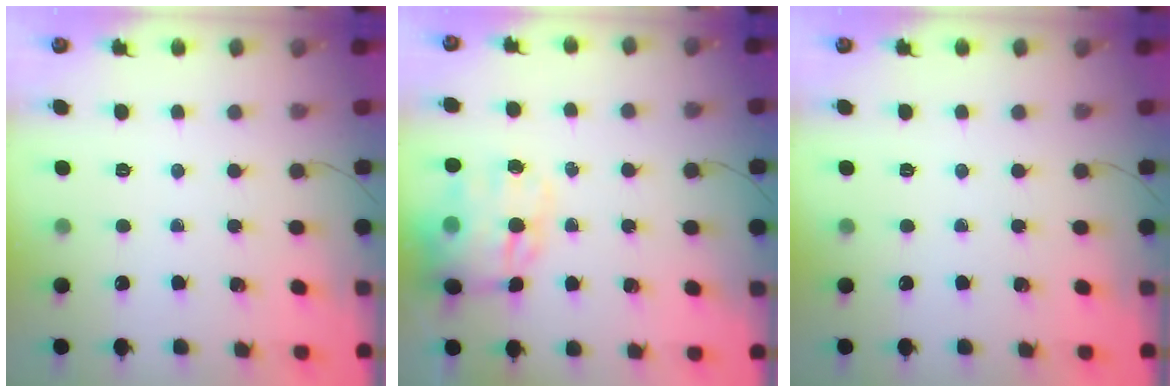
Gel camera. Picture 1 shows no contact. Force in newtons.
{"total": 13.6, "press": 13.1, "slide": 3.7}
{"total": 0.0}